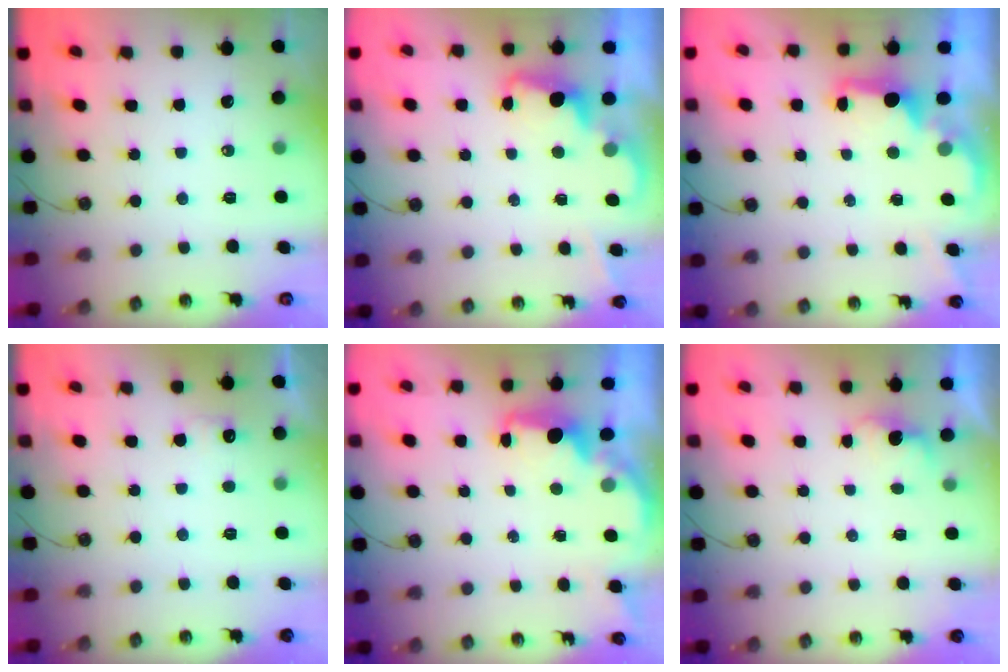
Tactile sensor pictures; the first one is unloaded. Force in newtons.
{"total": 2.4, "press": 2.4, "slide": 0.5}
{"total": 1.9, "press": 1.7, "slide": 0.7}
{"total": 4.6, "press": 4.4, "slide": 1.3}
{"total": 2.8, "press": 2.6, "slide": 0.9}
{"total": 1.8, "press": 1.6, "slide": 0.8}